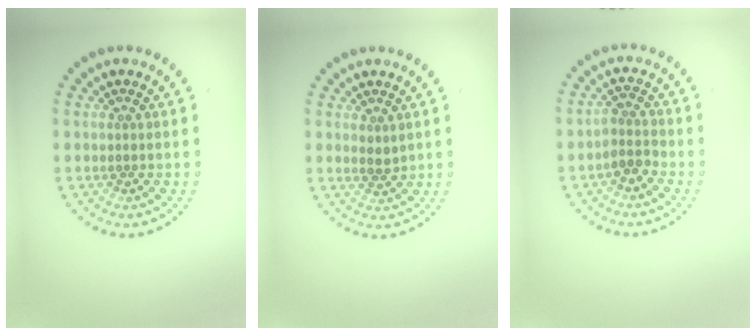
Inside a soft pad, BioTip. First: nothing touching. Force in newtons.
{"total": 1.0, "press": 1.0, "slide": 0.4}
{"total": 1.9, "press": 1.5, "slide": 1.2}